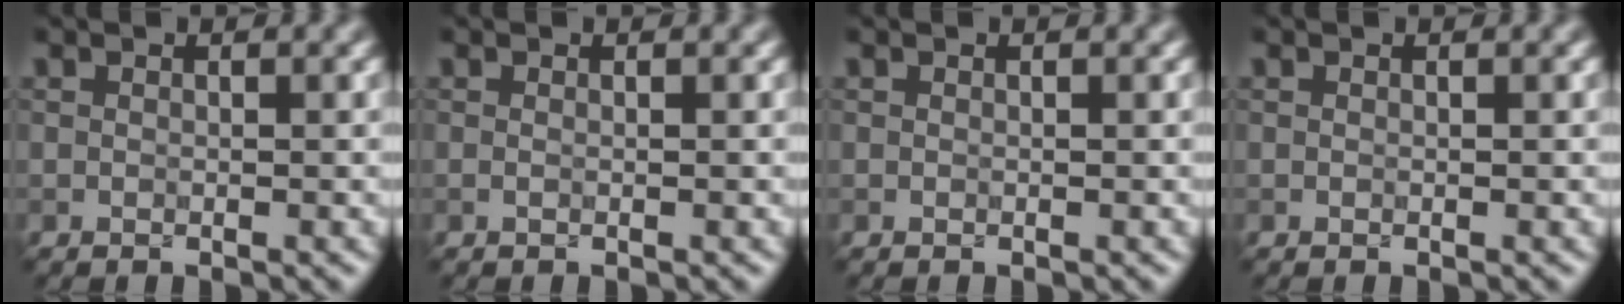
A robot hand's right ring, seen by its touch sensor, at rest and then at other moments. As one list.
[{"total": 0.0}, {"total": 0.0}, {"total": 0.0}]